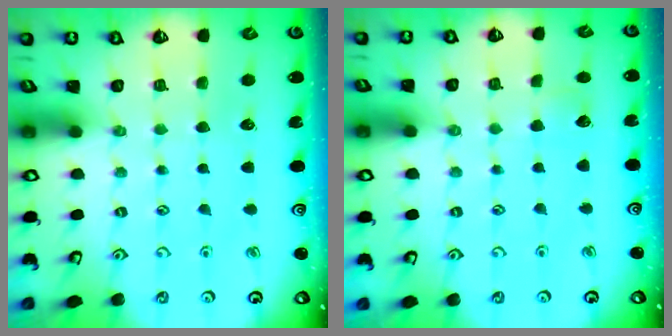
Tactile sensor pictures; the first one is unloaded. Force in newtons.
{"total": 2.9, "press": 2.9, "slide": 0.4}